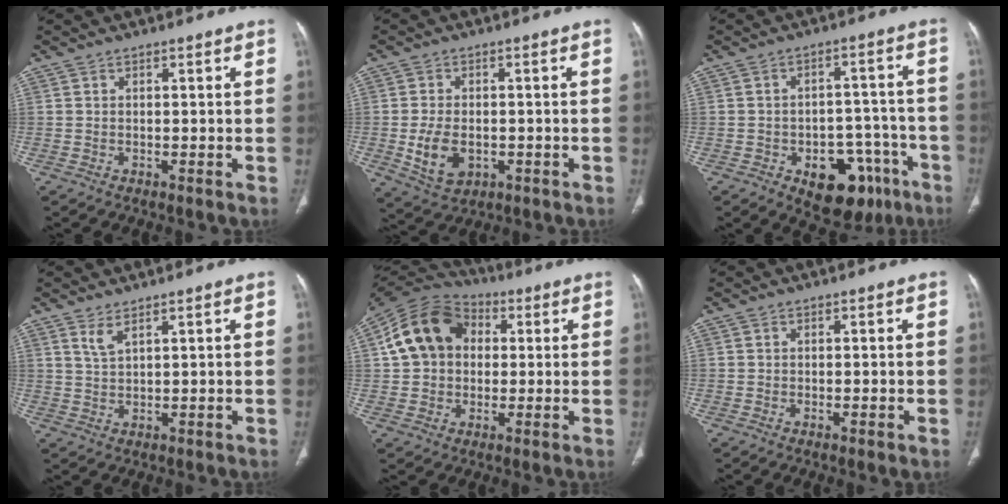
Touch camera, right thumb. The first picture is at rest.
{"total": 7.7, "force": [-1.7, 5.1, 5.5], "torque": [-0.095, 0.001, -0.017]}
{"total": 13.5, "force": [-7.1, 8.2, 8.0], "torque": [-0.062, 0.048, -0.089]}
{"total": 2.4, "force": [1.7, 0.5, 1.6], "torque": [-0.038, -0.010, 0.042]}
{"total": 14.3, "force": [2.3, 11.5, 8.3], "torque": [-0.137, 0.026, 0.029]}
{"total": 1.3, "force": [-0.5, 0.1, 1.2], "torque": [-0.020, -0.003, -0.009]}